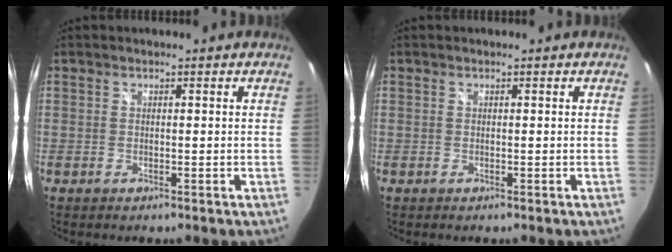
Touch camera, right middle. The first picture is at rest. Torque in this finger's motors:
{"motor_torque": [0.00, 0.00, 0.00, 0.01]}